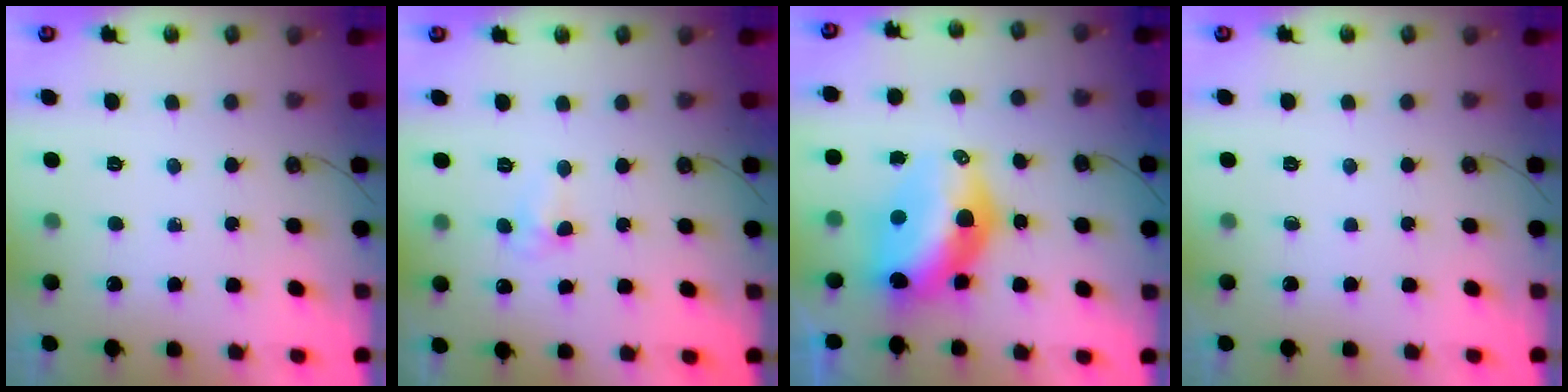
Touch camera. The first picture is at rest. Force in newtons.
{"total": 4.2, "press": 4.1, "slide": 0.6}
{"total": 12.8, "press": 12.8, "slide": 1.4}
{"total": 0.0}